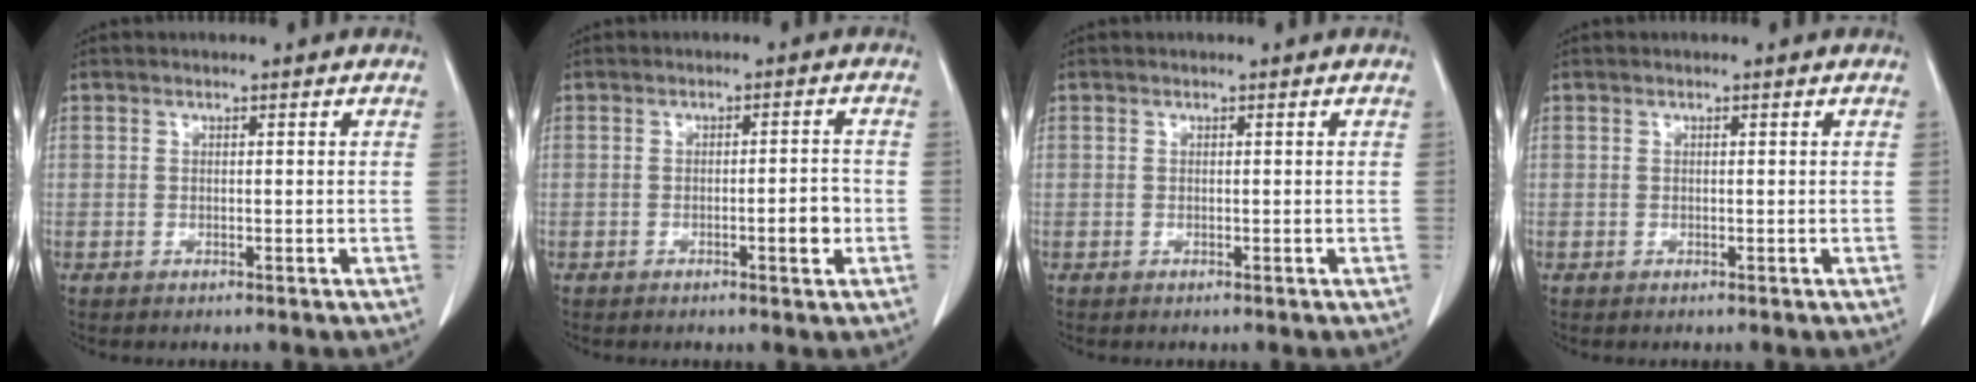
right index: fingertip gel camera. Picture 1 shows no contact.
{"total": 3.2, "force": [-1.0, 0.6, 3.0], "torque": [-0.041, 0.001, -0.013]}
{"total": 0.0}
{"total": 0.0}